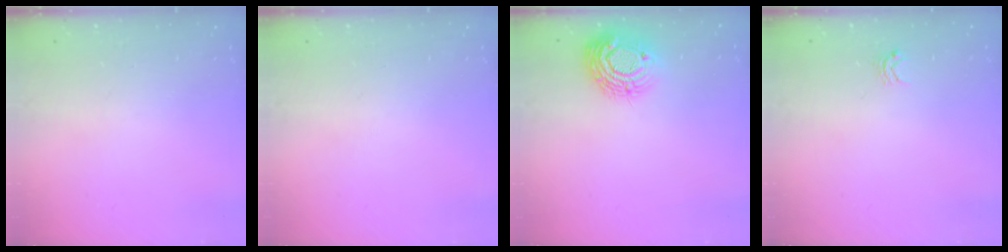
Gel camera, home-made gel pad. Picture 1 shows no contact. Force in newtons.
{"total": 0.0}
{"total": 12.4, "press": 12.3, "slide": 0.9}
{"total": 3.0, "press": 3.0, "slide": 0.5}